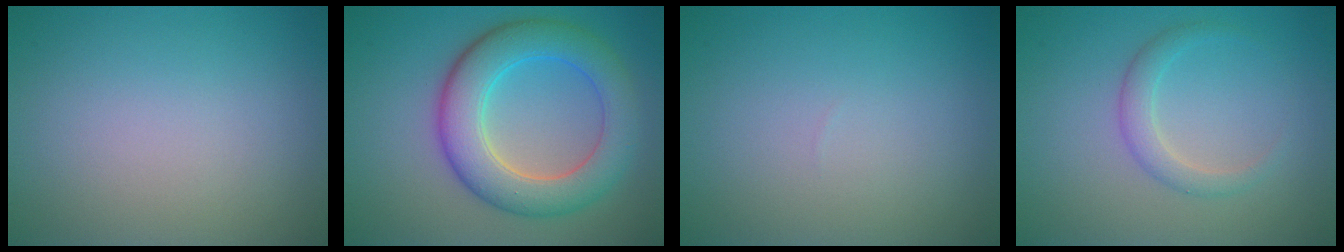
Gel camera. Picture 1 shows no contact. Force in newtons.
{"total": 7.3, "press": 7.3, "slide": 0.1}
{"total": 0.0}
{"total": 2.0, "press": 2.0, "slide": 0.0}